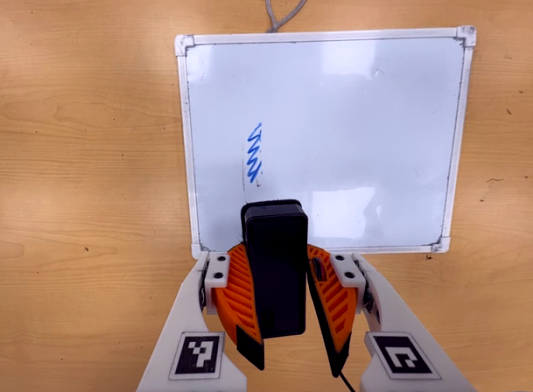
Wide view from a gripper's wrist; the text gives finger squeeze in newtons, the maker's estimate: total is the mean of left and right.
{"total": 10.5, "left": 10.4, "right": 10.7}